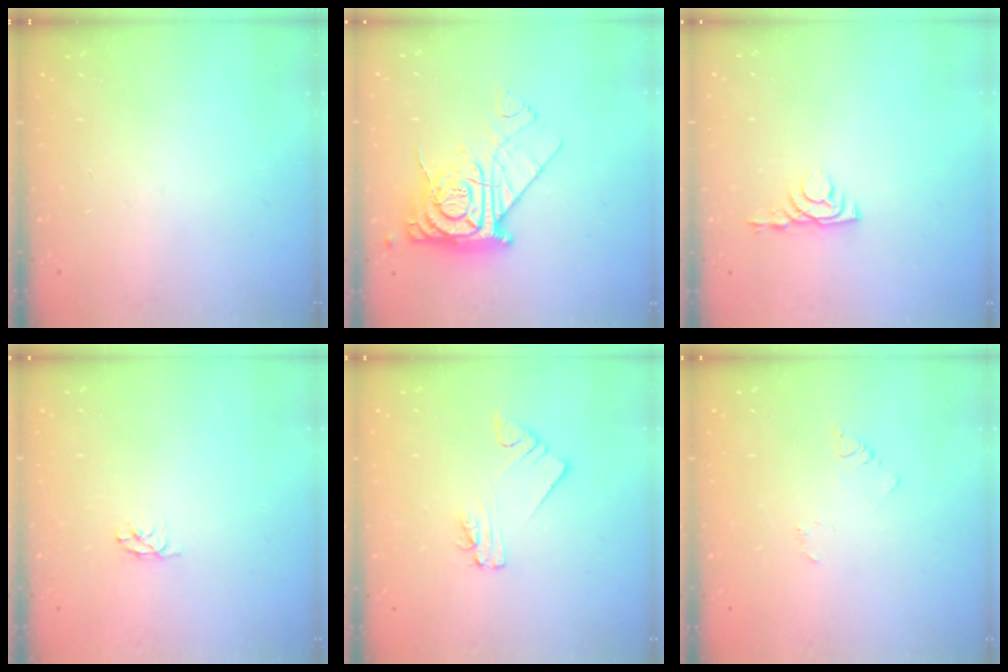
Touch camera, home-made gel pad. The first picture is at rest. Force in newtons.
{"total": 13.8, "press": 13.7, "slide": 1.3}
{"total": 3.7, "press": 3.7, "slide": 0.6}
{"total": 2.9, "press": 2.9, "slide": 0.3}
{"total": 2.0, "press": 2.0, "slide": 0.1}
{"total": 2.9, "press": 2.9, "slide": 0.3}